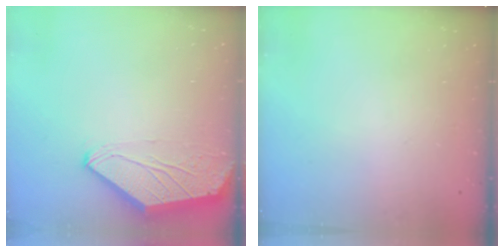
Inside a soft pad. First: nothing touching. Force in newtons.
{"total": 0.0}